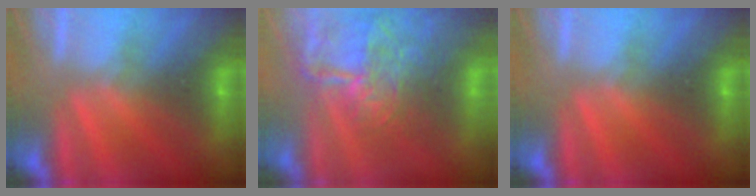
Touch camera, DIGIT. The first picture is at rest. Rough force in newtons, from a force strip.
{"total": 11.4}
{"total": 0.0}